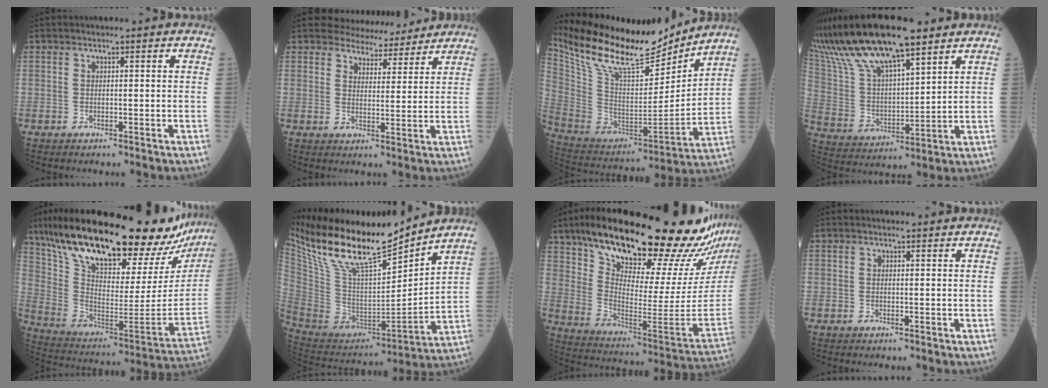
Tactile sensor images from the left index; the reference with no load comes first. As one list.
[{"total": 7.3, "force": [6.9, 2.3, 0.9], "torque": [-0.007, -0.001, 0.088]}, {"total": 20.3, "force": [17.9, 3.8, 8.9], "torque": [-0.180, -0.021, 0.318]}, {"total": 18.8, "force": [14.1, 4.1, 11.7], "torque": [-0.237, 0.021, 0.266]}, {"total": 35.2, "force": [28.0, 8.4, 19.5], "torque": [-0.340, -0.046, 0.403]}, {"total": 20.2, "force": [16.4, 3.1, 11.4], "torque": [-0.209, -0.005, 0.309]}, {"total": 31.8, "force": [25.5, 3.1, 18.7], "torque": [-0.299, -0.075, 0.362]}, {"total": 0.7, "force": [0.3, 0.4, 0.4], "torque": [-0.011, 0.004, 0.001]}]